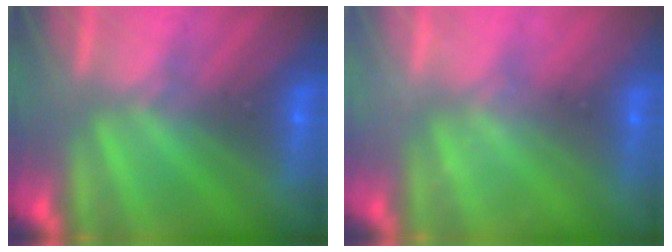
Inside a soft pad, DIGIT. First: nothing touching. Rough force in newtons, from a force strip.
{"total": 2.2}